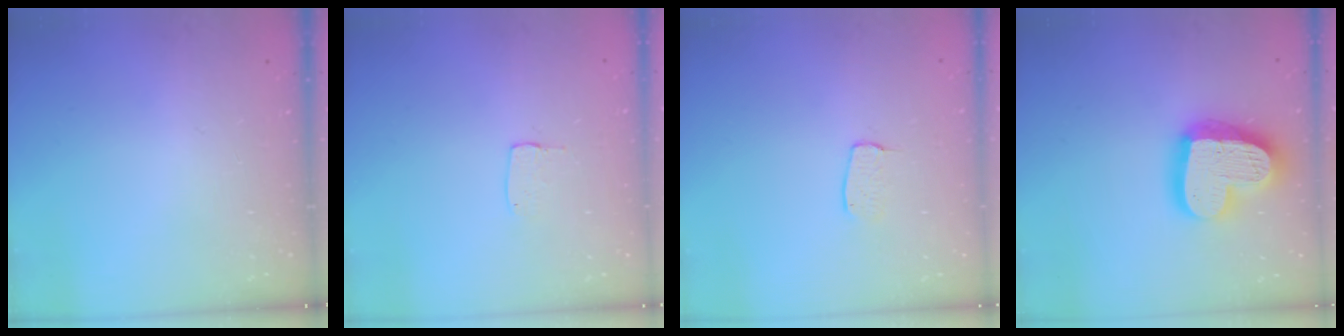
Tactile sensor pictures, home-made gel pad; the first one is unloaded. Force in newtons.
{"total": 3.4, "press": 3.4, "slide": 0.2}
{"total": 4.7, "press": 4.7, "slide": 0.3}
{"total": 21.7, "press": 21.6, "slide": 2.0}